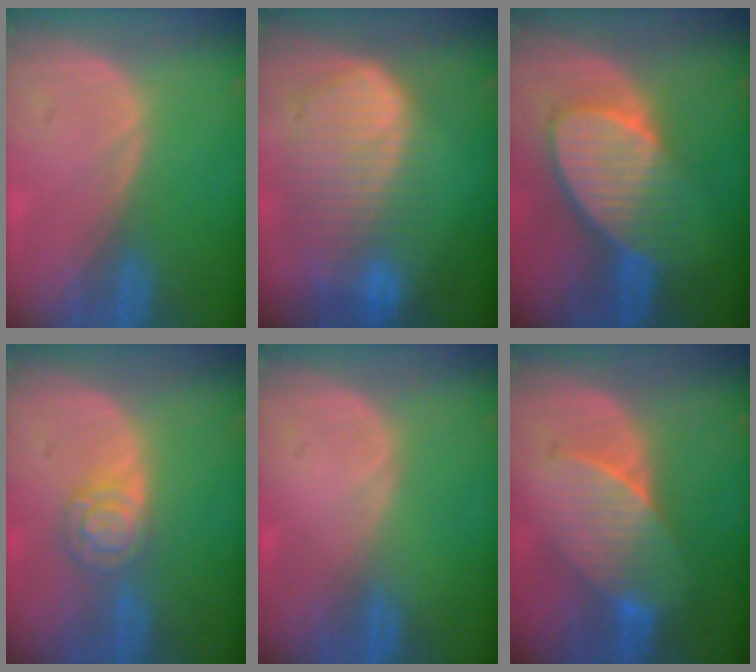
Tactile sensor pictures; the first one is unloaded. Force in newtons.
{"total": 10.3, "press": 8.9, "slide": 5.3}
{"total": 9.2, "press": 8.2, "slide": 4.1}
{"total": 5.3, "press": 4.6, "slide": 2.5}
{"total": 0.0}
{"total": 7.1, "press": 6.9, "slide": 1.3}